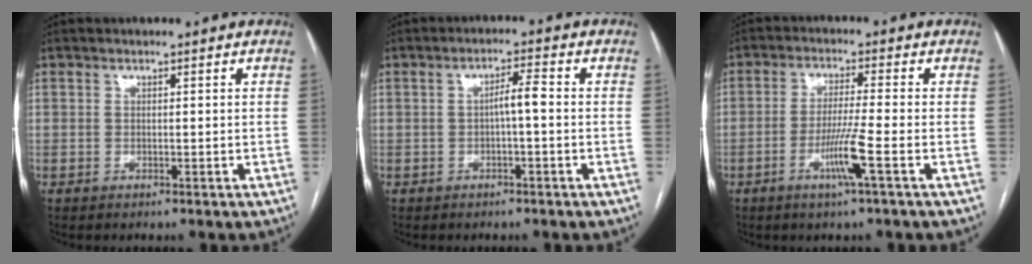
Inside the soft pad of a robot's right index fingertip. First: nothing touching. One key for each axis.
{"total": 3.1, "fx": -0.4, "fy": 0.3, "fz": 3.0, "tx": -0.049, "ty": 0.007, "tz": -0.006}
{"total": 6.2, "fx": -2.4, "fy": -0.9, "fz": 5.6, "tx": -0.107, "ty": -0.013, "tz": -0.049}